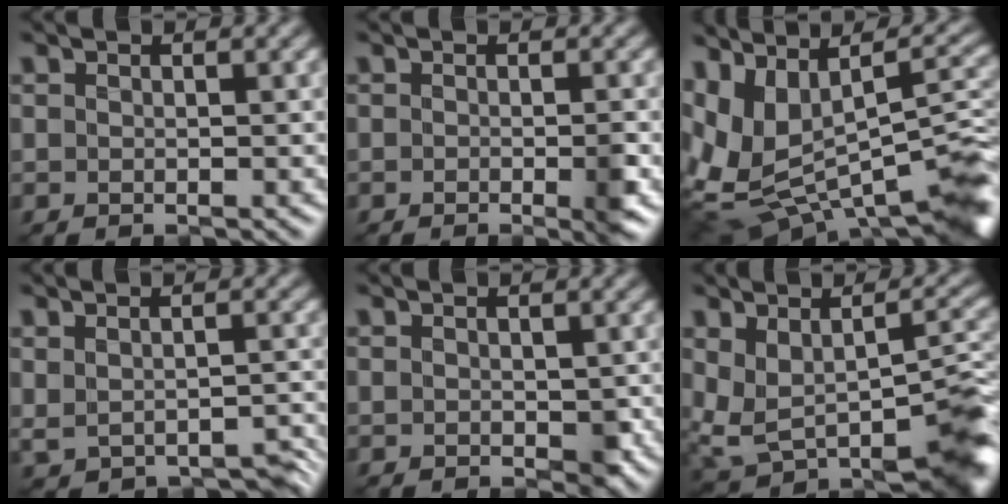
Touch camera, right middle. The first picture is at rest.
{"total": 1.5, "force": [-0.8, 0.3, 1.3], "torque": [-0.021, -0.005, -0.013]}
{"total": 13.2, "force": [-3.4, 7.1, 10.7], "torque": [-0.205, -0.023, -0.014]}
{"total": 4.4, "force": [-1.4, 2.7, 3.2], "torque": [-0.042, -0.016, -0.006]}
{"total": 2.3, "force": [-0.1, 1.5, 1.8], "torque": [-0.033, -0.005, 0.000]}
{"total": 10.4, "force": [-2.2, 5.2, 8.7], "torque": [-0.155, -0.030, -0.025]}